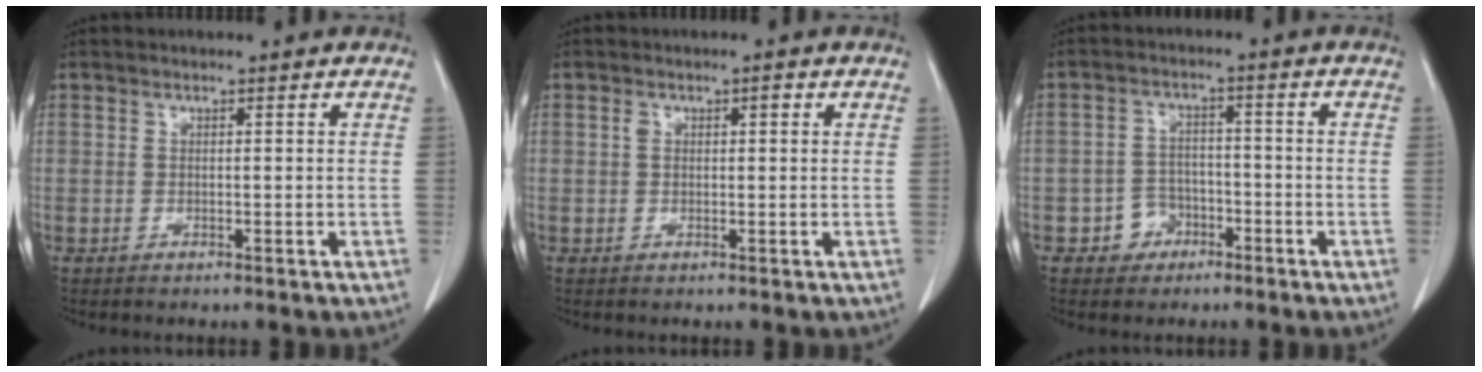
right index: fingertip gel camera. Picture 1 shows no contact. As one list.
[{"total": 2.0, "force": [0.6, 1.1, 1.5], "torque": [-0.028, 0.016, 0.012]}, {"total": 4.3, "force": [-2.2, 3.5, 0.7], "torque": [-0.004, 0.015, -0.035]}]